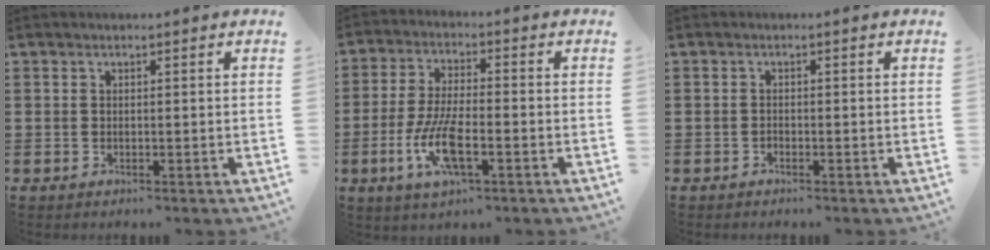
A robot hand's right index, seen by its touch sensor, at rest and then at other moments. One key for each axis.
{"total": 8.5, "fx": -3.1, "fy": 2.6, "fz": 7.4, "tx": -0.168, "ty": -0.016, "tz": -0.059}
{"total": 0.6, "fx": -0.5, "fy": 0.2, "fz": 0.1, "tx": -0.003, "ty": 0.000, "tz": -0.011}